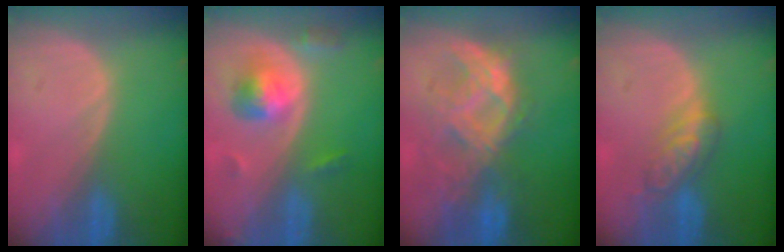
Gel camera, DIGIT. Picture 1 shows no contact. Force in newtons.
{"total": 5.5, "press": 5.3, "slide": 1.7}
{"total": 8.8, "press": 8.6, "slide": 2.1}
{"total": 5.2, "press": 5.1, "slide": 0.8}